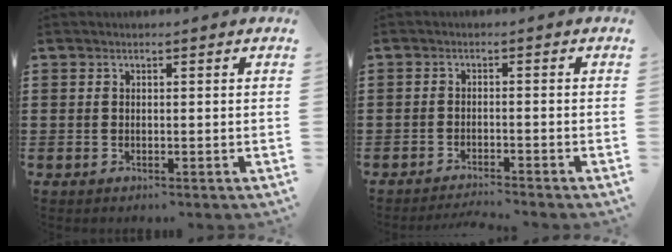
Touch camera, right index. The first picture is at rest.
{"total": 2.1, "force": [-2.0, -0.2, 0.4], "torque": [-0.008, 0.001, -0.042]}